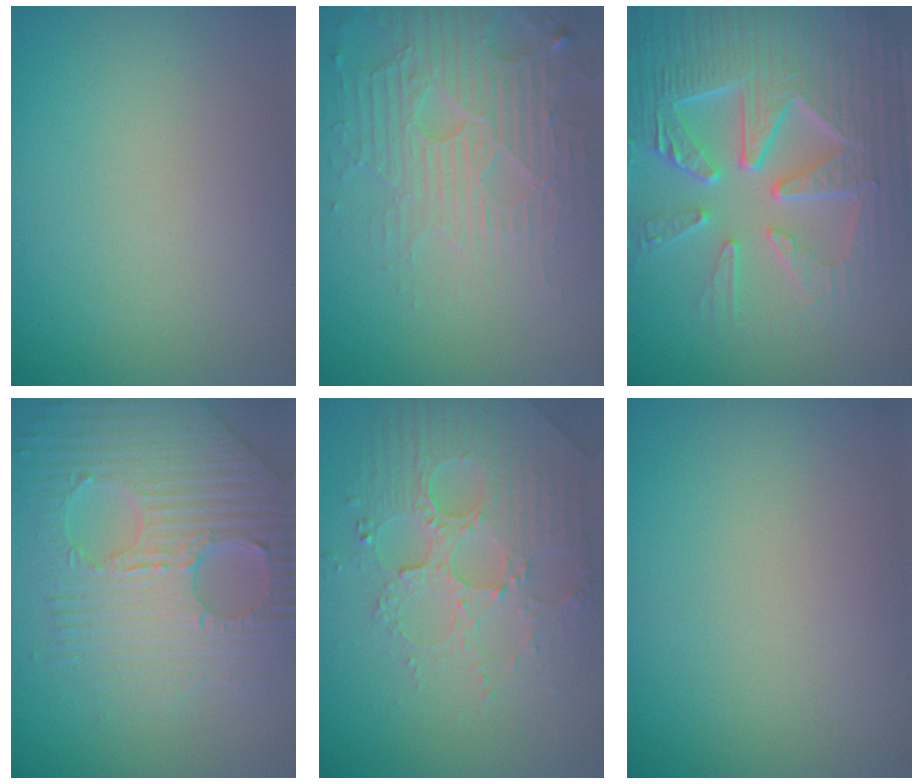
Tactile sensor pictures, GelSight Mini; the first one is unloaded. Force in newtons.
{"total": 4.6, "press": 4.4, "slide": 1.4}
{"total": 9.0, "press": 6.6, "slide": 6.1}
{"total": 9.4, "press": 6.4, "slide": 7.0}
{"total": 4.1, "press": 3.9, "slide": 1.2}
{"total": 0.0}